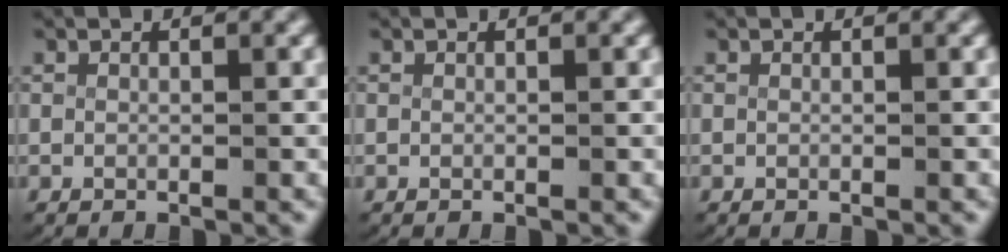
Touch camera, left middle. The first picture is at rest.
{"total": 0.0}
{"total": 0.0}